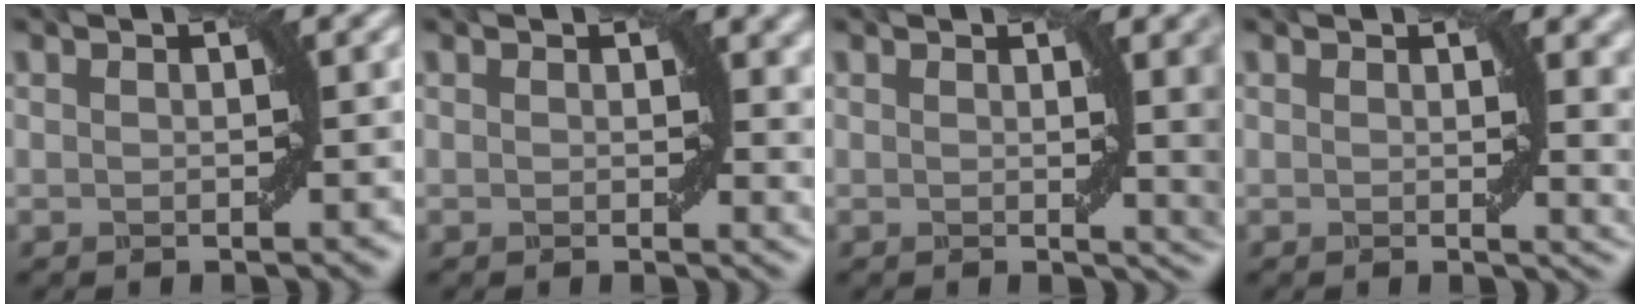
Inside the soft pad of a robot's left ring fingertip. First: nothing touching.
{"total": 2.8, "force": [0.9, 1.6, 2.1], "torque": [-0.018, -0.006, 0.010]}
{"total": 7.3, "force": [0.9, 2.3, 6.9], "torque": [-0.051, 0.004, 0.013]}
{"total": 5.1, "force": [1.2, 1.9, 4.6], "torque": [-0.033, -0.005, 0.022]}